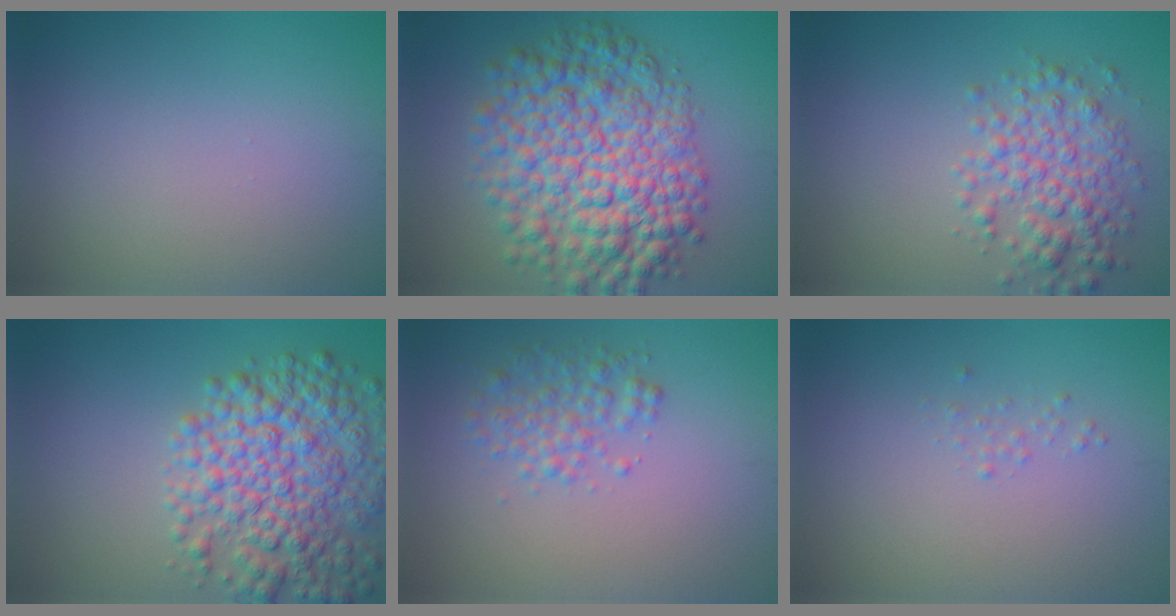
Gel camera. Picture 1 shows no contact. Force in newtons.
{"total": 10.5, "press": 10.5, "slide": 0.2}
{"total": 4.0, "press": 4.0, "slide": 0.1}
{"total": 8.0, "press": 8.0, "slide": 0.3}
{"total": 2.4, "press": 2.4, "slide": 0.1}
{"total": 0.5, "press": 0.5, "slide": 0.0}